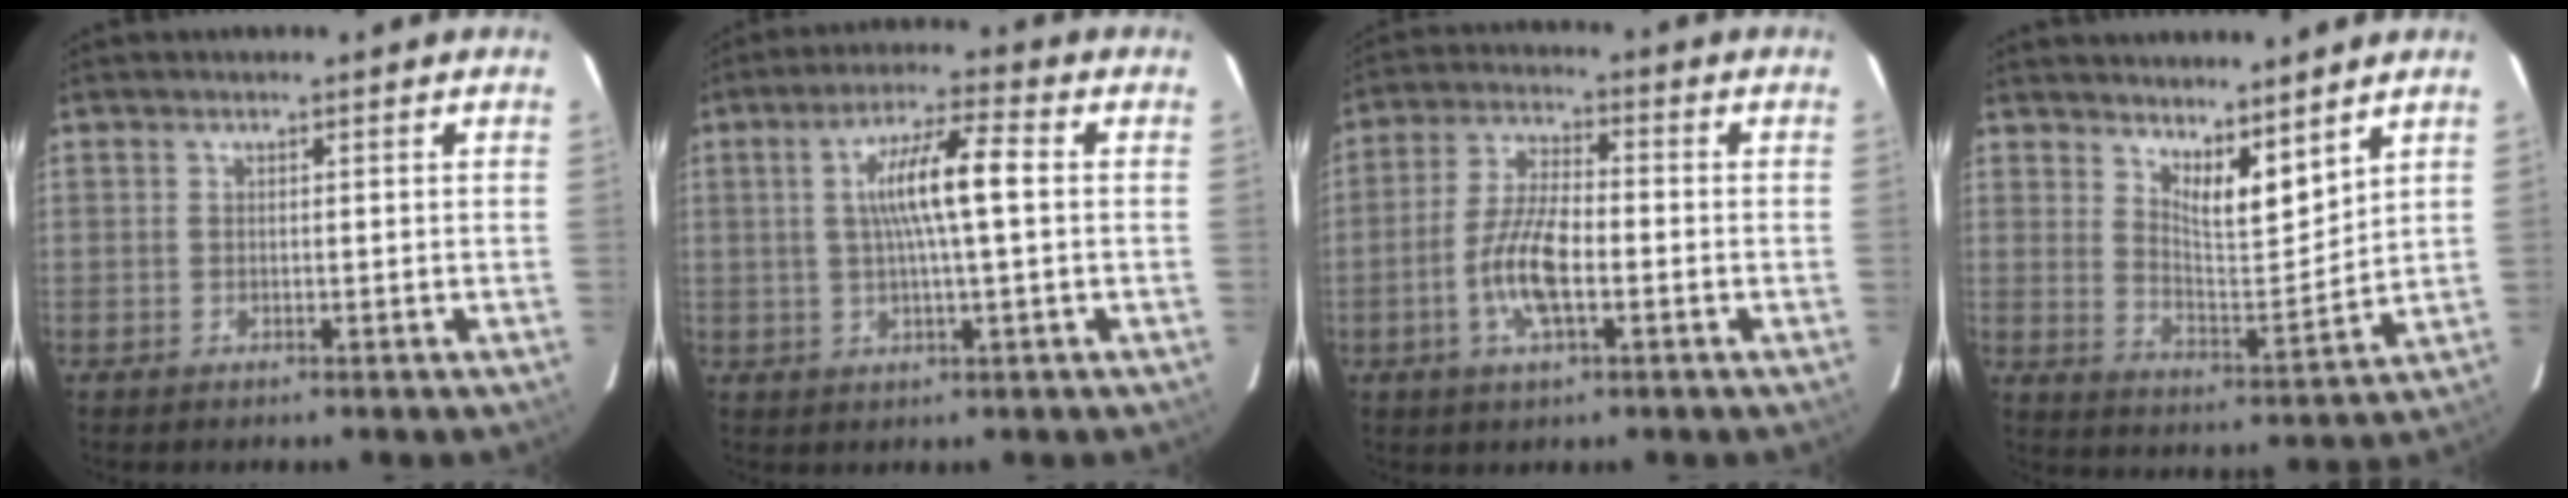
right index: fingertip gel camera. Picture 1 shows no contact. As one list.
[{"total": 9.1, "force": [0.8, 0.9, 9.1], "torque": [-0.162, 0.009, 0.015]}, {"total": 9.3, "force": [-2.8, 3.2, 8.3], "torque": [-0.171, 0.003, -0.055]}, {"total": 9.1, "force": [7.1, 2.3, 5.3], "torque": [-0.077, -0.014, 0.122]}]